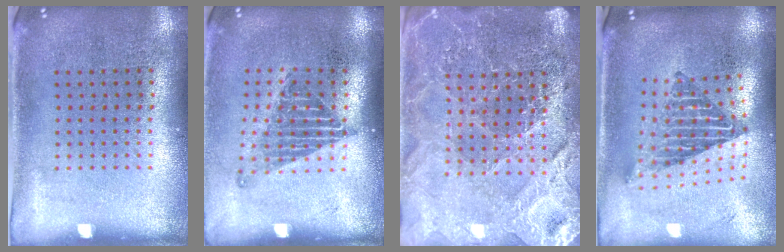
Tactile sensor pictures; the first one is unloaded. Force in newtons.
{"total": 1.3, "press": 1.1, "slide": 0.8}
{"total": 4.1, "press": 3.8, "slide": 1.3}
{"total": 2.1, "press": 1.6, "slide": 1.4}